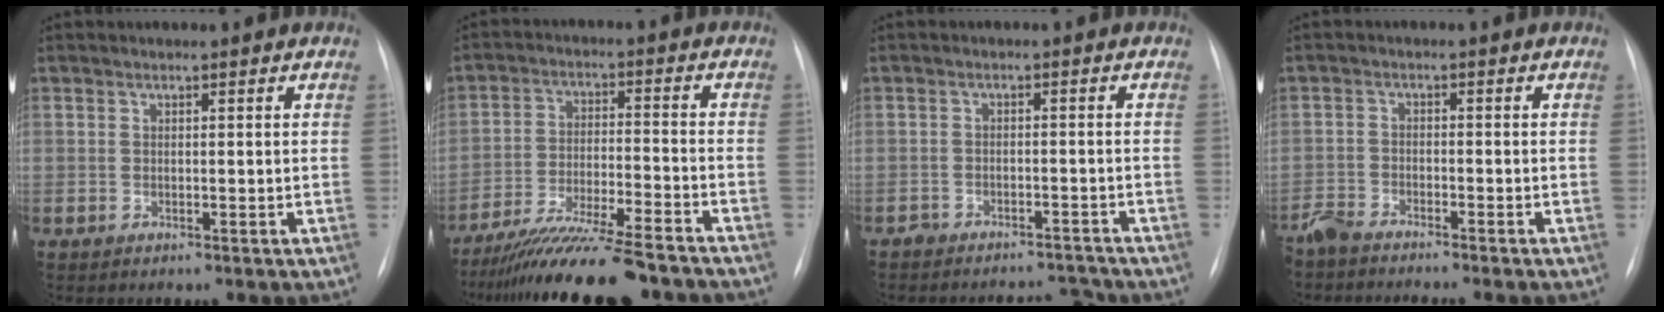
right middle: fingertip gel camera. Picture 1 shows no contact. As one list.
[{"total": 15.4, "force": [-13.4, 0.7, 7.6], "torque": [-0.131, -0.019, -0.220]}, {"total": 5.5, "force": [-5.3, 1.2, -0.2], "torque": [0.014, 0.013, -0.079]}, {"total": 6.1, "force": [-5.8, 0.0, 1.9], "torque": [-0.021, -0.015, -0.099]}]